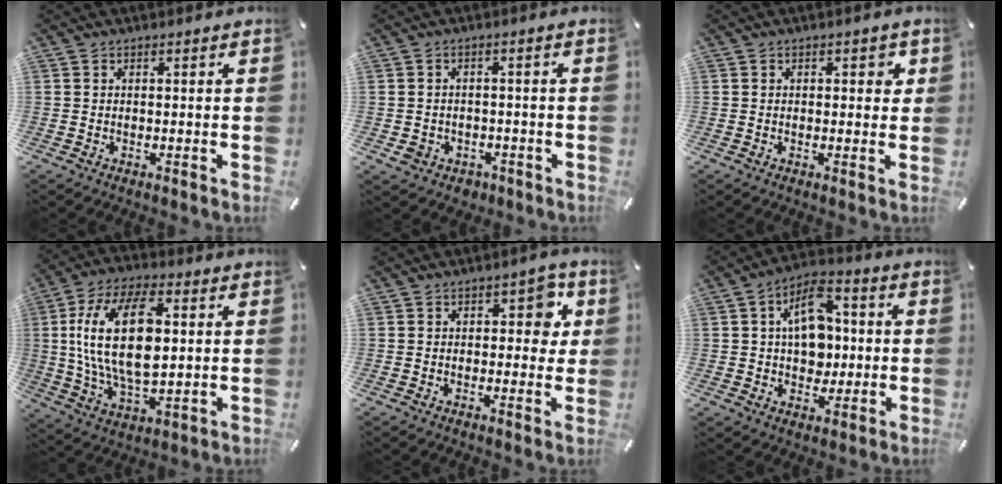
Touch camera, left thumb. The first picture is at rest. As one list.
[{"total": 3.9, "force": [-1.4, 3.5, 1.2], "torque": [-0.020, 0.001, -0.028]}, {"total": 1.9, "force": [0.4, 1.2, 1.4], "torque": [-0.012, 0.002, 0.002]}, {"total": 19.2, "force": [3.3, 10.2, 15.9], "torque": [-0.335, -0.004, 0.050]}, {"total": 6.7, "force": [1.8, 4.2, 4.9], "torque": [-0.039, -0.008, 0.018]}, {"total": 12.2, "force": [1.0, 9.0, 8.3], "torque": [-0.134, 0.010, 0.018]}]